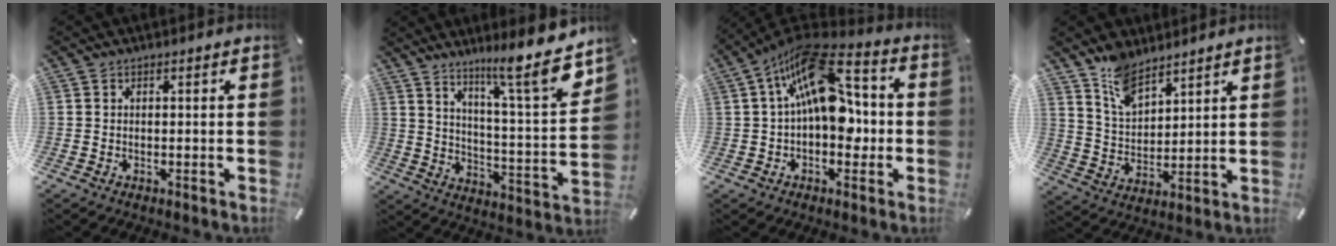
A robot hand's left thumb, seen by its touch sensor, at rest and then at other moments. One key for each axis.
{"total": 14.4, "fx": 11.4, "fy": 1.1, "fz": 8.8, "tx": -0.125, "ty": -0.108, "tz": 0.176}
{"total": 19.2, "fx": 4.1, "fy": 10.6, "fz": 15.5, "tx": -0.249, "ty": -0.023, "tz": 0.063}
{"total": 8.5, "fx": 7.0, "fy": 3.9, "fz": 2.9, "tx": -0.073, "ty": -0.035, "tz": 0.134}